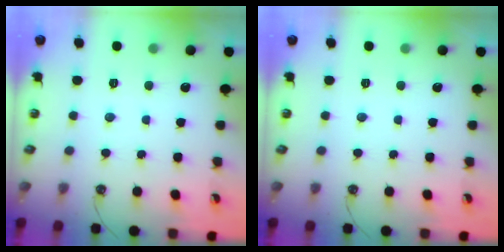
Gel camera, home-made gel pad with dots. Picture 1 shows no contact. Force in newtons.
{"total": 0.0}